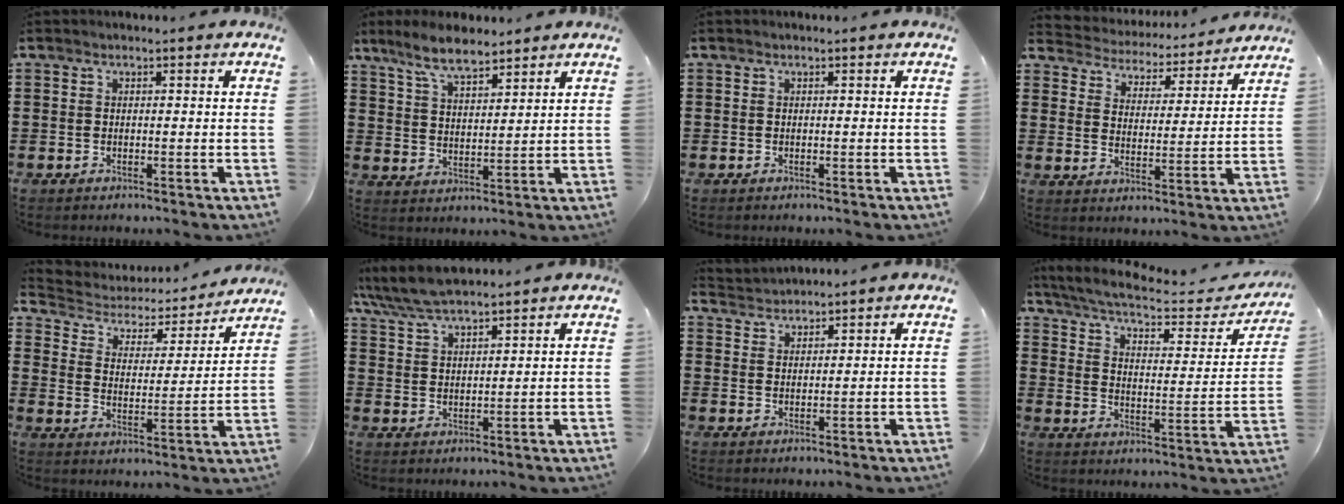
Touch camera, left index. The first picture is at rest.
{"total": 7.0, "force": [5.9, 1.7, 3.3], "torque": [-0.084, -0.008, 0.110]}
{"total": 0.0}
{"total": 4.1, "force": [4.1, 0.2, -0.3], "torque": [-0.022, -0.036, 0.064]}
{"total": 3.2, "force": [2.9, 1.4, 0.5], "torque": [-0.034, -0.022, 0.039]}
{"total": 5.6, "force": [5.2, 1.0, 2.0], "torque": [-0.056, -0.012, 0.095]}
{"total": 2.2, "force": [2.2, 0.1, -0.4], "torque": [0.001, -0.003, 0.043]}
{"total": 6.3, "force": [5.4, 0.8, 3.1], "torque": [-0.087, -0.031, 0.089]}